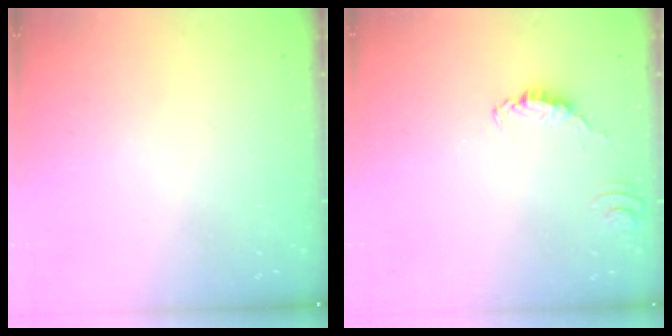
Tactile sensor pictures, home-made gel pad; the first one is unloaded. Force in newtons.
{"total": 1.7, "press": 1.7, "slide": 0.2}